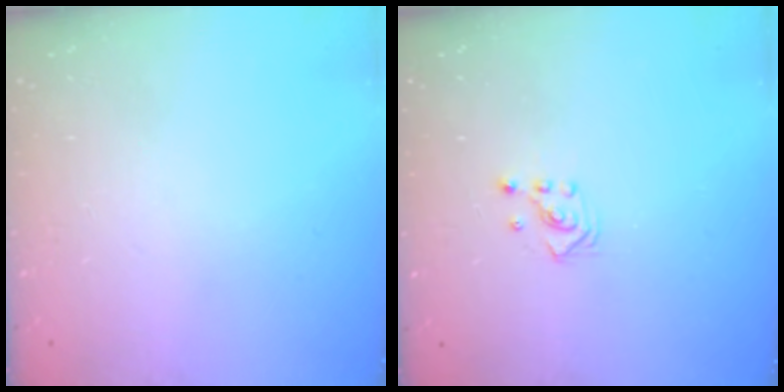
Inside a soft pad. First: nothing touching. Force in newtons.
{"total": 2.8, "press": 2.8, "slide": 0.3}